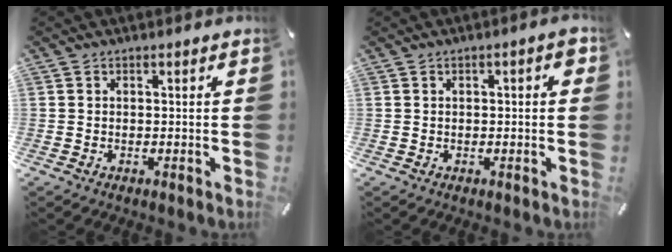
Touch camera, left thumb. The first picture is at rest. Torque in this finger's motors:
{"motor_torque": [0.08, 0.02, 0.02, -0.04, 0.03]}